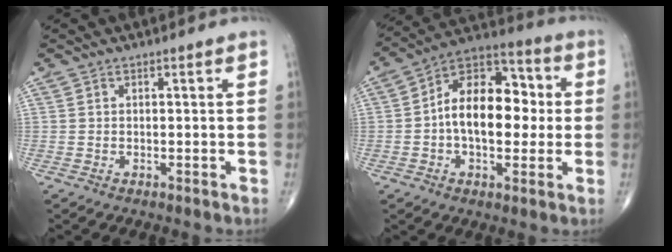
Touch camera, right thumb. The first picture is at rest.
{"total": 16.5, "force": [0.2, 9.8, 13.3], "torque": [-0.181, 0.033, -0.007]}